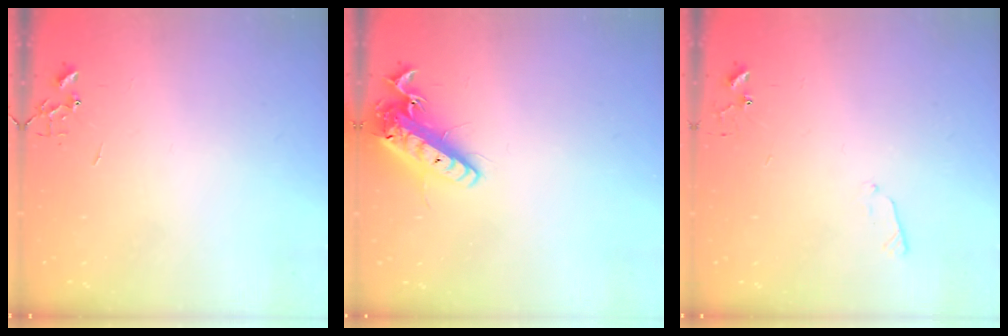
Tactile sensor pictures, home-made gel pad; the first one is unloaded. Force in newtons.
{"total": 15.0, "press": 14.7, "slide": 3.1}
{"total": 4.4, "press": 4.4, "slide": 0.5}